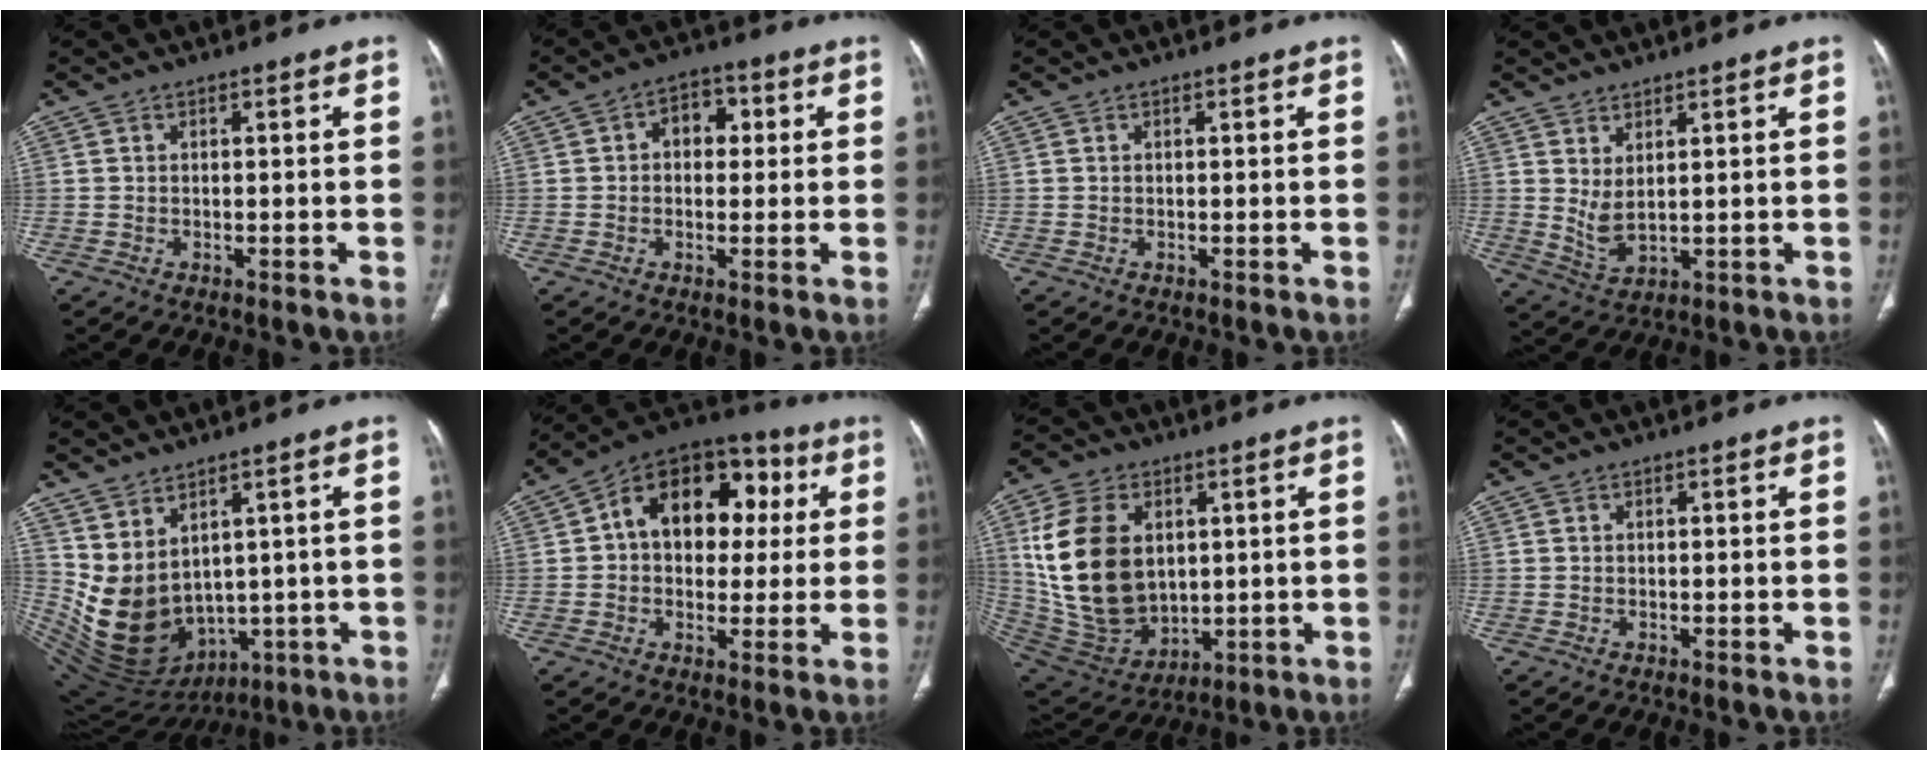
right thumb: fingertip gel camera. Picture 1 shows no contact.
{"total": 6.0, "force": [1.1, 4.3, 4.1], "torque": [-0.030, 0.012, 0.008]}
{"total": 0.0}
{"total": 4.6, "force": [1.7, 1.8, 3.9], "torque": [-0.077, -0.023, 0.046]}
{"total": 14.8, "force": [1.3, 10.4, 10.4], "torque": [-0.182, -0.027, 0.072]}
{"total": 18.1, "force": [3.3, 12.5, 12.6], "torque": [-0.139, 0.031, 0.041]}
{"total": 20.5, "force": [3.7, 14.0, 14.5], "torque": [-0.272, -0.018, 0.094]}
{"total": 0.0}